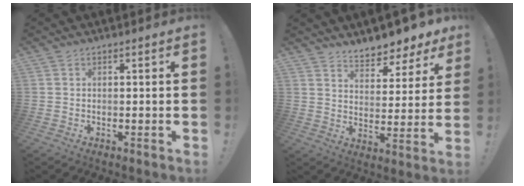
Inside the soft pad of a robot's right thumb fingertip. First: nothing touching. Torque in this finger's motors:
{"motor_torque": [0.04, 0.21, 0.12, 0.10, 0.00]}